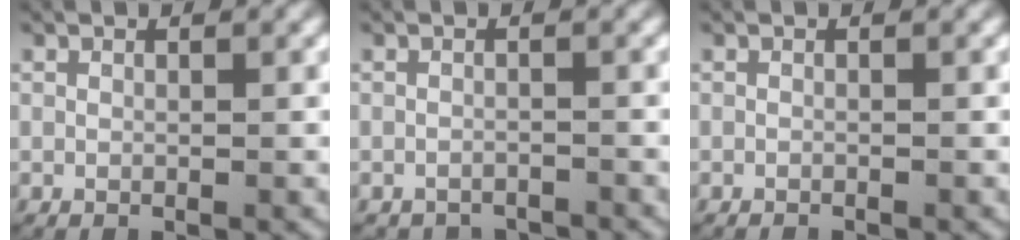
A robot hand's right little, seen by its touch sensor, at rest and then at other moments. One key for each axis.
{"total": 2.2, "fx": -2.2, "fy": 0.4, "fz": -0.1, "tx": 0.002, "ty": -0.009, "tz": -0.034}
{"total": 0.7, "fx": -0.7, "fy": 0.1, "fz": -0.1, "tx": -0.003, "ty": -0.006, "tz": -0.010}